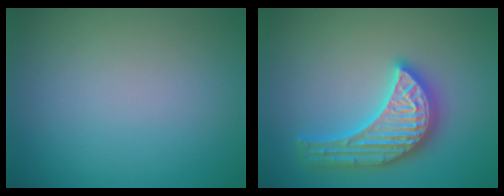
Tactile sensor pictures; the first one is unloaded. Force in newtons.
{"total": 5.6, "press": 5.5, "slide": 0.7}